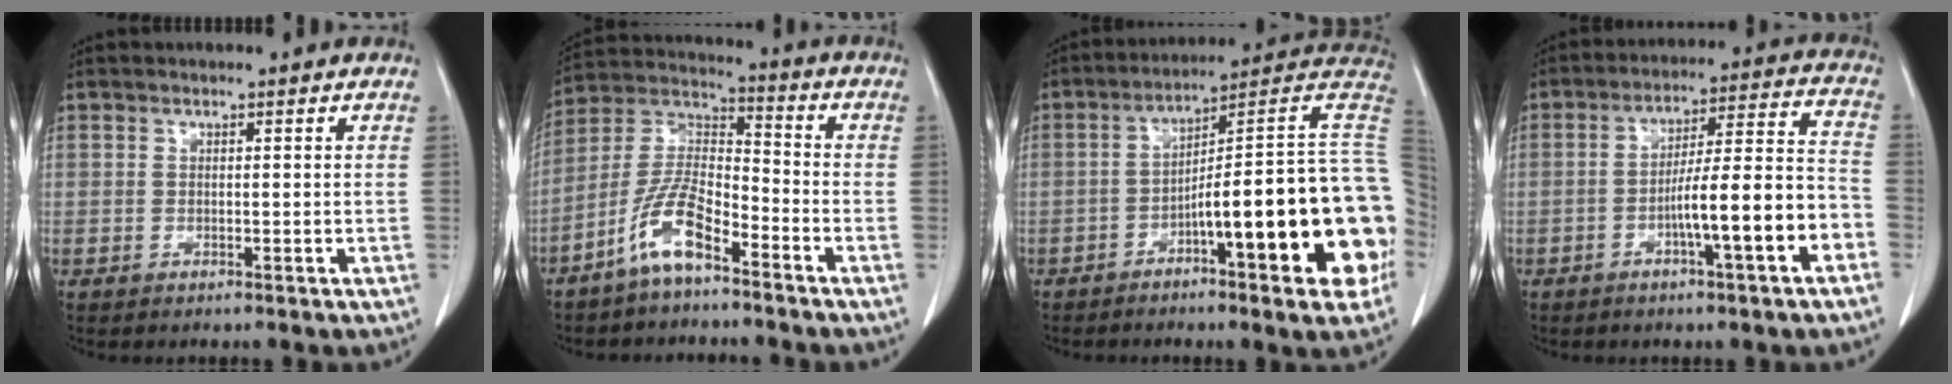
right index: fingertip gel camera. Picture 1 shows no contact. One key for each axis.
{"total": 9.8, "fx": -6.3, "fy": 2.7, "fz": 7.0, "tx": -0.155, "ty": 0.005, "tz": -0.127}
{"total": 22.2, "fx": -5.2, "fy": 2.0, "fz": 21.4, "tx": -0.213, "ty": 0.032, "tz": -0.070}
{"total": 12.3, "fx": -4.9, "fy": 0.5, "fz": 11.3, "tx": -0.176, "ty": 0.020, "tz": -0.074}